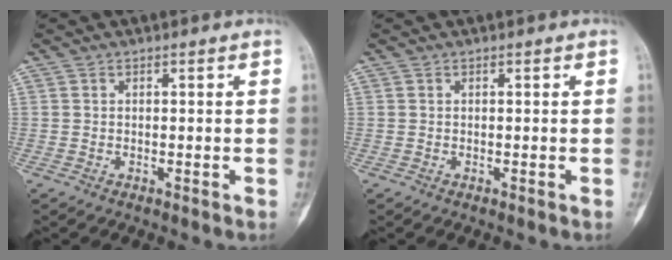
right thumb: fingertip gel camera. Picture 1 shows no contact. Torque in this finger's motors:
{"motor_torque": [0.00, 0.00, 0.16, 0.04, 0.01]}